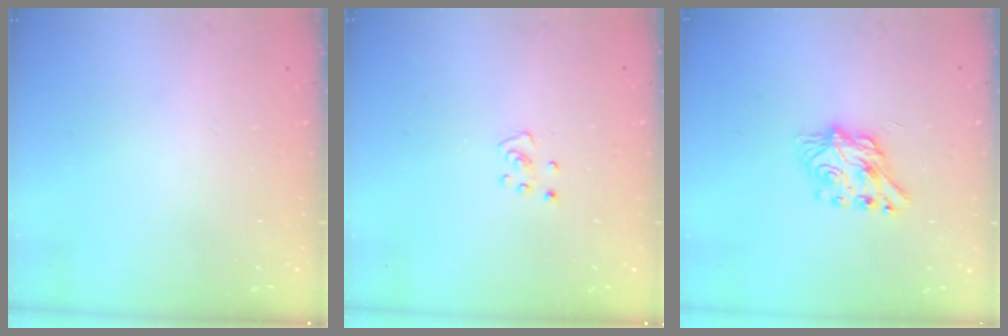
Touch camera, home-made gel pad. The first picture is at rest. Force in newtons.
{"total": 3.4, "press": 3.4, "slide": 0.3}
{"total": 7.2, "press": 7.2, "slide": 0.1}